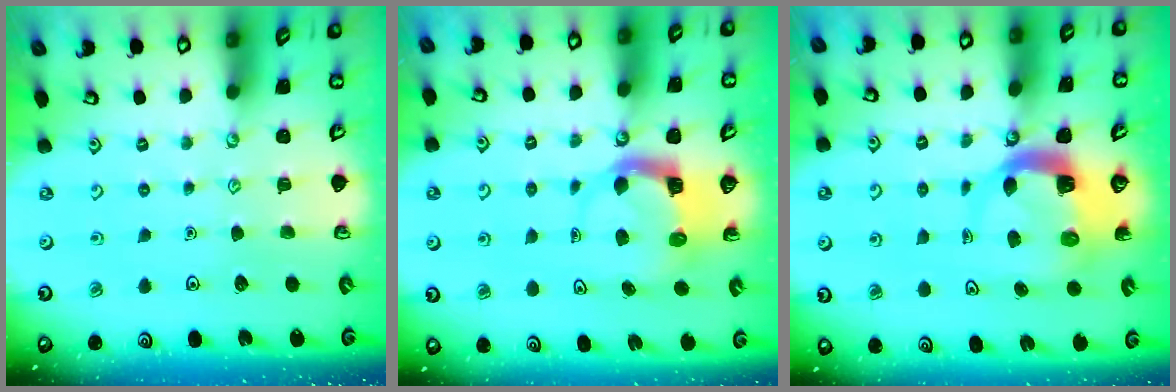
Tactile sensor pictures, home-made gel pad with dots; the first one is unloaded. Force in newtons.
{"total": 4.0, "press": 4.0, "slide": 0.3}
{"total": 5.3, "press": 5.3, "slide": 0.8}